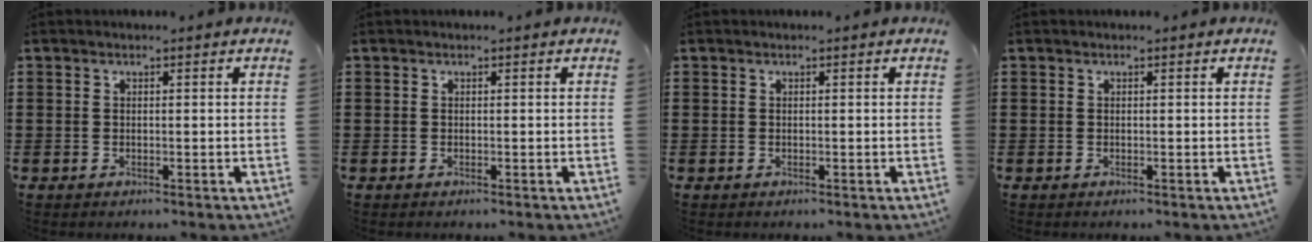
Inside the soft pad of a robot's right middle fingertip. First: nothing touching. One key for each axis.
{"total": 0.0}
{"total": 0.0}
{"total": 0.0}